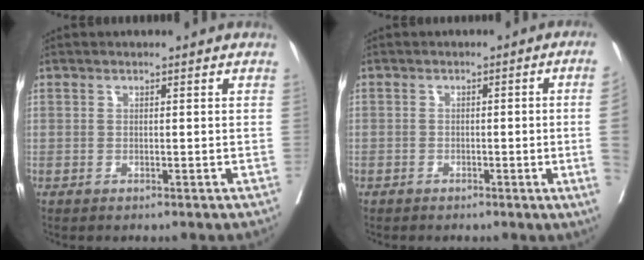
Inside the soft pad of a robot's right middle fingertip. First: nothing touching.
{"total": 5.3, "force": [-1.2, -1.1, 5.0], "torque": [-0.055, -0.003, -0.018]}